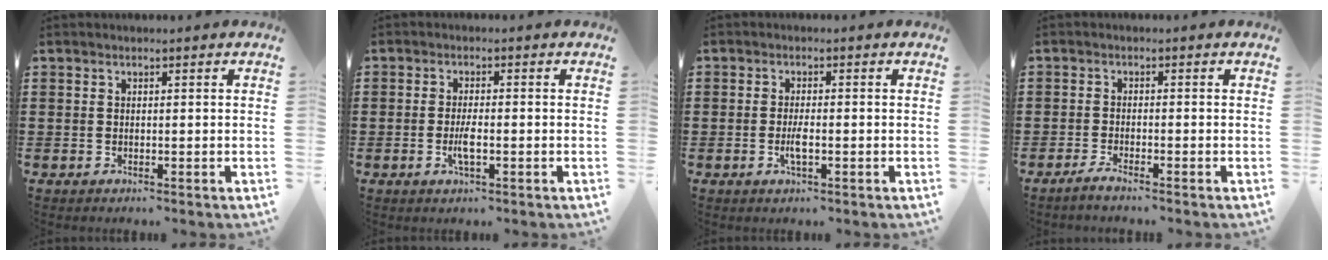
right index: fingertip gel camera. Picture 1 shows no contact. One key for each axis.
{"total": 3.0, "fx": -0.9, "fy": 0.5, "fz": 2.8, "tx": -0.058, "ty": -0.006, "tz": -0.018}
{"total": 2.6, "fx": -0.8, "fy": 0.4, "fz": 2.5, "tx": -0.052, "ty": -0.007, "tz": -0.015}
{"total": 1.5, "fx": -1.2, "fy": -0.1, "fz": 0.8, "tx": -0.020, "ty": -0.004, "tz": -0.024}